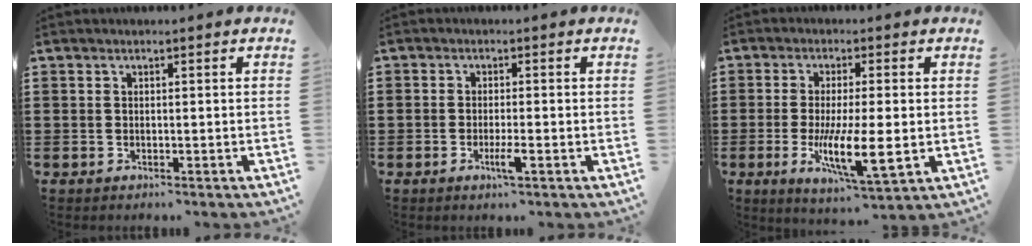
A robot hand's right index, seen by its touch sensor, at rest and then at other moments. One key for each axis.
{"total": 2.6, "fx": -1.2, "fy": 0.4, "fz": 2.2, "tx": -0.045, "ty": -0.005, "tz": -0.023}
{"total": 9.1, "fx": -1.4, "fy": 2.3, "fz": 8.7, "tx": -0.167, "ty": -0.014, "tz": -0.022}